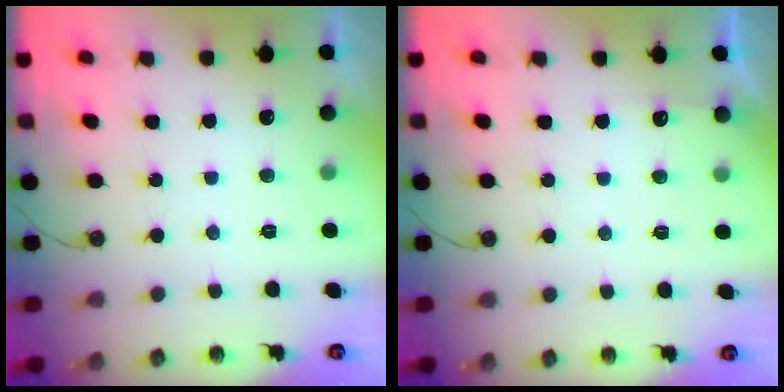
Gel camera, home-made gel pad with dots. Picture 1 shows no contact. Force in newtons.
{"total": 3.0, "press": 2.9, "slide": 0.4}